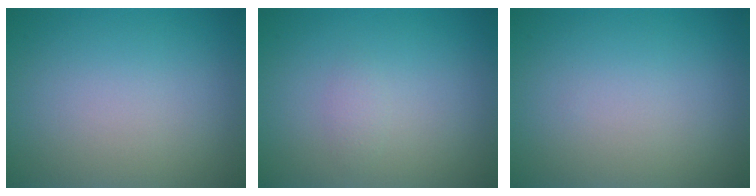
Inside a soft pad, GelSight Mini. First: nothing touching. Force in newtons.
{"total": 0.8, "press": 0.8, "slide": 0.0}
{"total": 0.0}